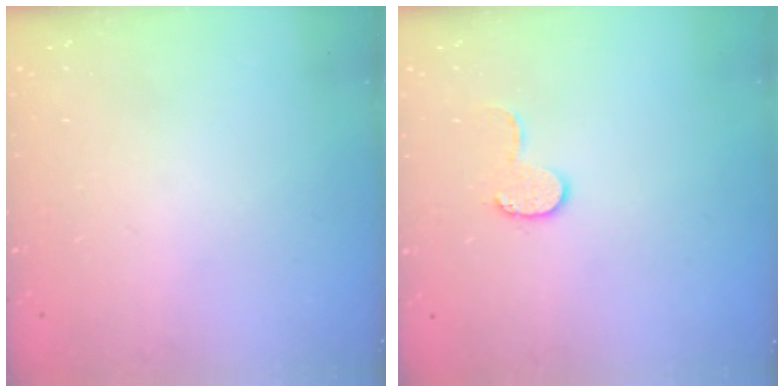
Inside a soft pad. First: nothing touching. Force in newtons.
{"total": 6.4, "press": 6.4, "slide": 0.6}